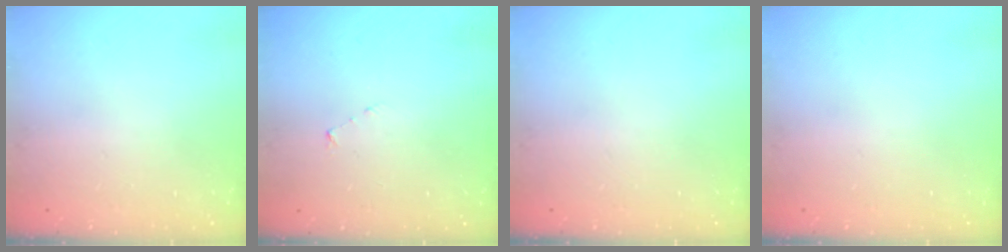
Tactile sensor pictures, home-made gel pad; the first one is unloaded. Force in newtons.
{"total": 3.0, "press": 3.0, "slide": 0.3}
{"total": 0.0}
{"total": 0.0}